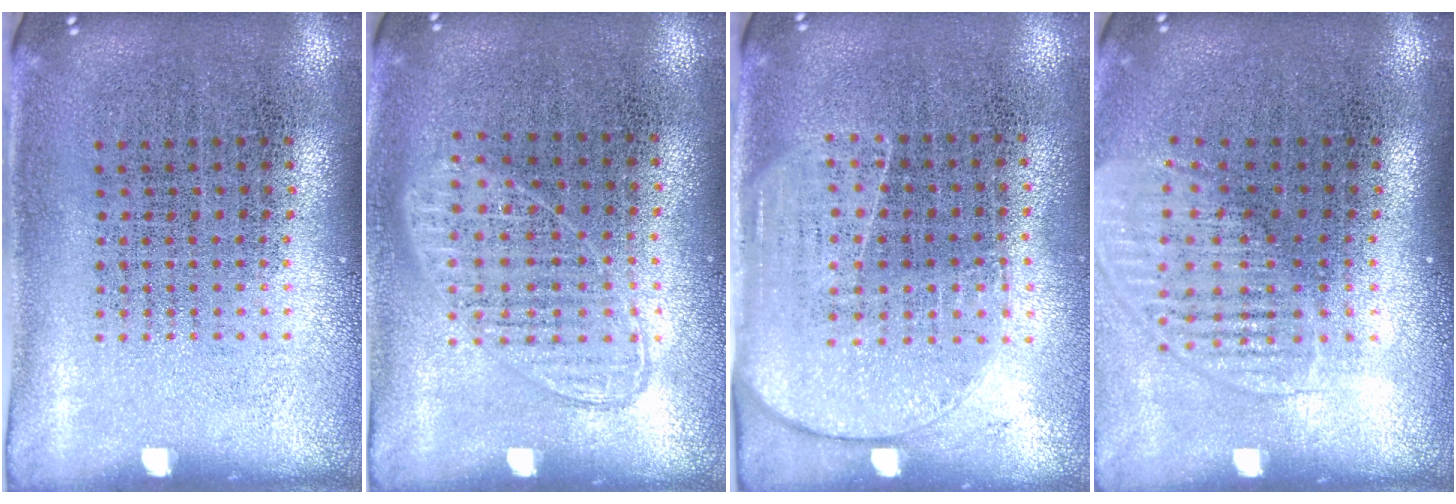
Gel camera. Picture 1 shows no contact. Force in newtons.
{"total": 0.9, "press": 0.9, "slide": 0.3}
{"total": 1.8, "press": 1.5, "slide": 0.9}
{"total": 1.3, "press": 1.1, "slide": 0.7}